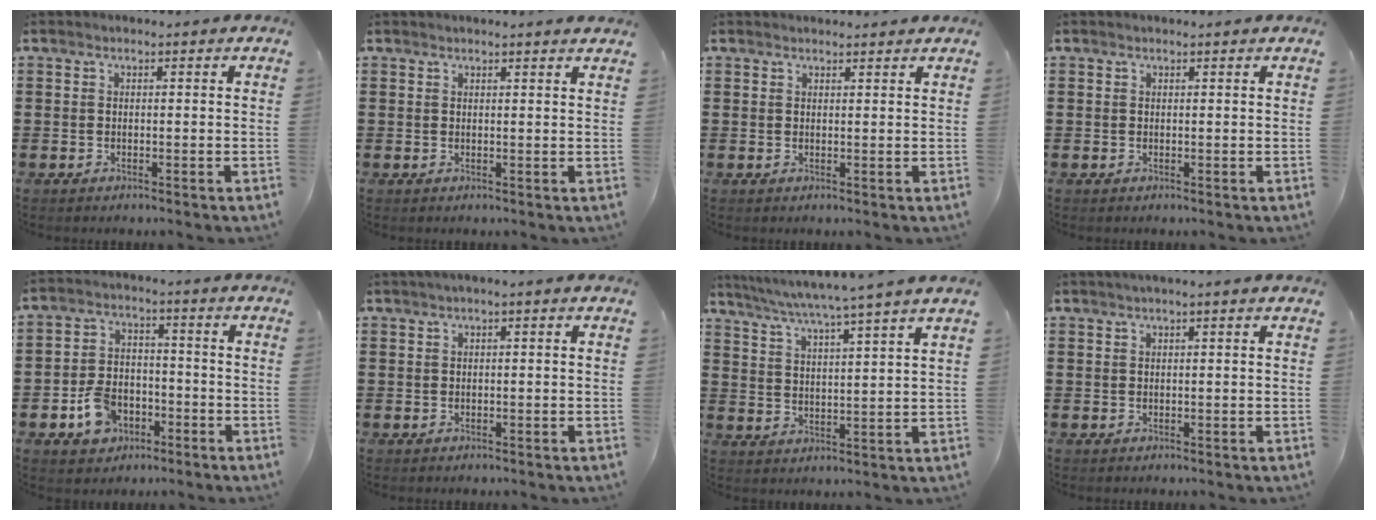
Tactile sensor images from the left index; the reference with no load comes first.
{"total": 1.2, "force": [1.1, -0.2, 0.3], "torque": [-0.007, -0.002, 0.021]}
{"total": 1.0, "force": [1.0, 0.1, 0.0], "torque": [-0.004, 0.000, 0.020]}
{"total": 0.0}
{"total": 6.3, "force": [-3.4, 4.4, 3.0], "torque": [-0.072, 0.015, -0.065]}
{"total": 1.0, "force": [-0.2, 0.0, 0.9], "torque": [-0.012, -0.004, -0.003]}
{"total": 5.0, "force": [4.2, -1.5, 2.1], "torque": [-0.058, -0.034, 0.066]}
{"total": 0.9, "force": [0.4, -0.2, 0.8], "torque": [-0.013, -0.001, 0.007]}